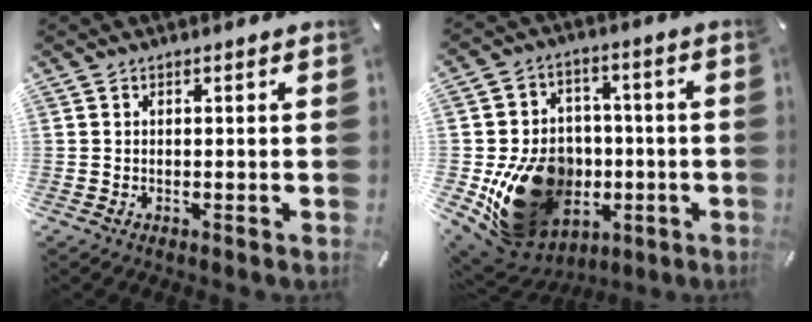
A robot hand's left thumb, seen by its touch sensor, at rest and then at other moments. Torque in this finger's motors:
{"motor_torque": [0.87, 1.46, 1.49, 0.34, 0.33]}